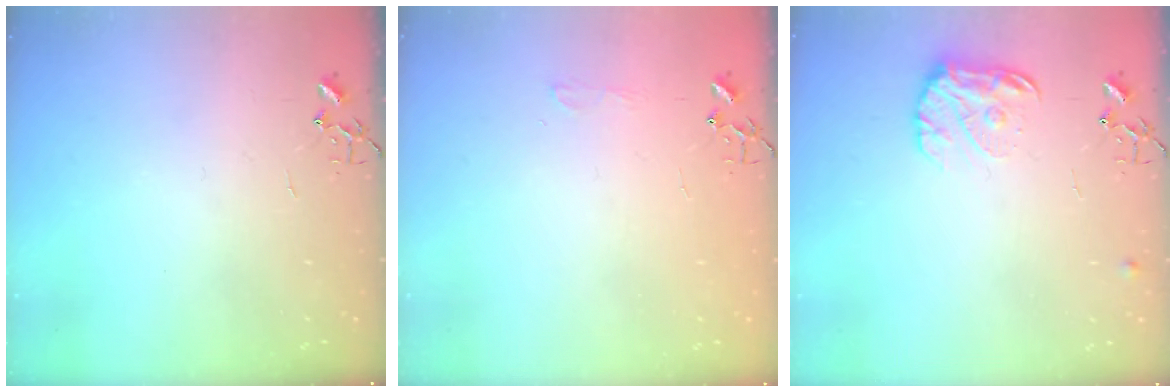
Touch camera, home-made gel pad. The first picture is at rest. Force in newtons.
{"total": 4.7, "press": 4.6, "slide": 0.7}
{"total": 11.5, "press": 11.5, "slide": 0.6}